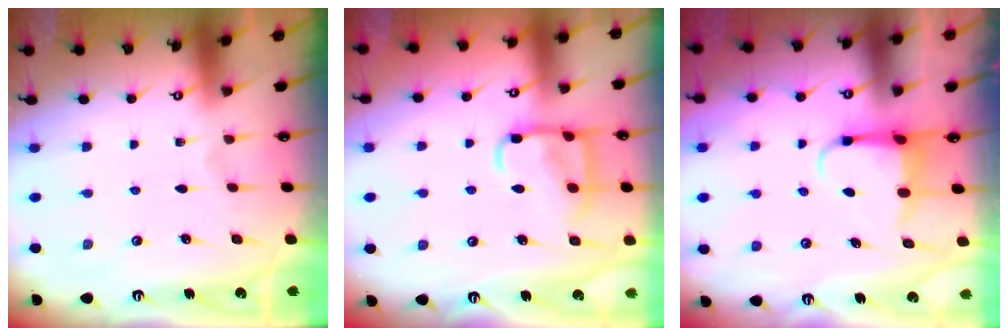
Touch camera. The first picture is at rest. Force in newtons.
{"total": 12.0, "press": 12.0, "slide": 1.1}
{"total": 4.0, "press": 4.0, "slide": 0.5}